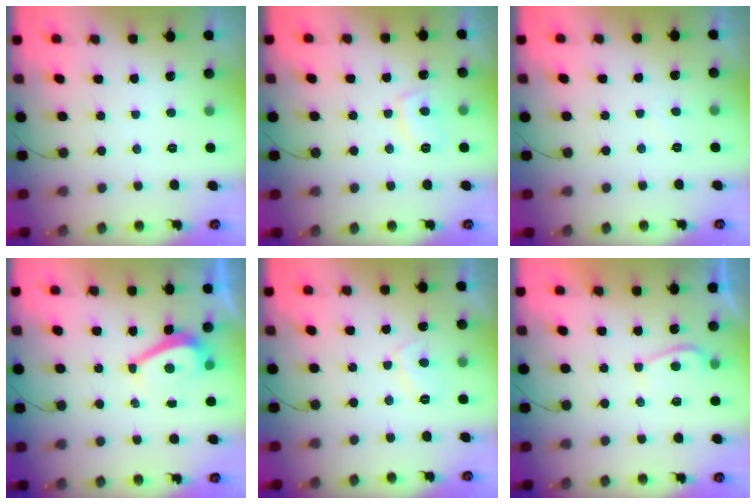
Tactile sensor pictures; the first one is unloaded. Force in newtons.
{"total": 5.0, "press": 4.9, "slide": 1.0}
{"total": 1.6, "press": 1.5, "slide": 0.4}
{"total": 5.1, "press": 5.1, "slide": 0.6}
{"total": 2.7, "press": 2.6, "slide": 0.4}
{"total": 3.2, "press": 3.1, "slide": 0.8}